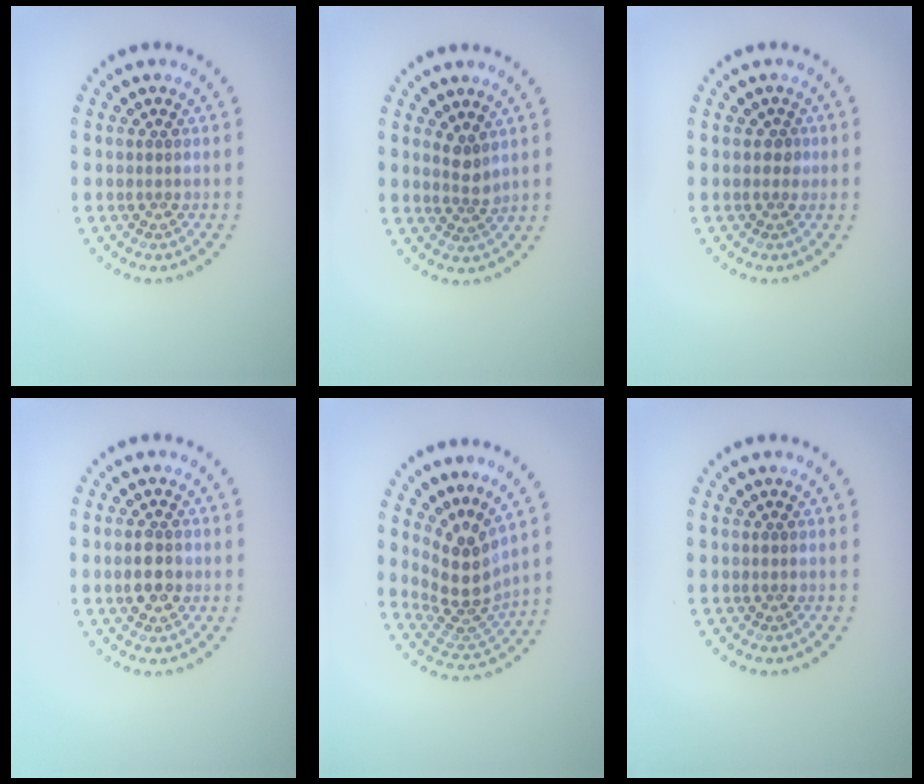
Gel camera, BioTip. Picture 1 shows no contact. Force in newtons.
{"total": 1.8, "press": 1.4, "slide": 1.2}
{"total": 0.9, "press": 0.7, "slide": 0.6}
{"total": 3.0, "press": 3.0, "slide": 0.2}
{"total": 4.1, "press": 2.8, "slide": 2.9}
{"total": 0.0}